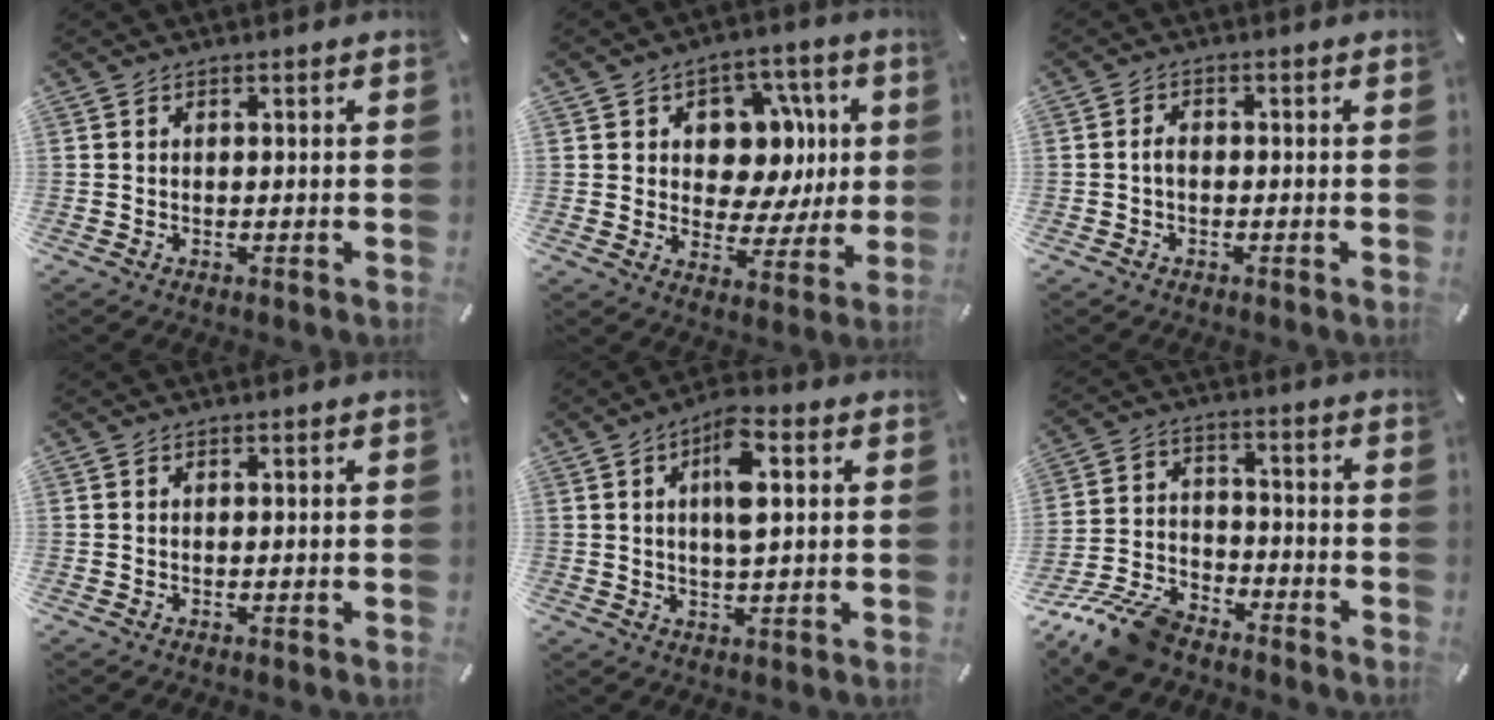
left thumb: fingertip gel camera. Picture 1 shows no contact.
{"total": 12.4, "force": [3.1, 10.0, 6.6], "torque": [-0.083, -0.025, 0.060]}
{"total": 2.3, "force": [-0.5, 1.5, 1.6], "torque": [-0.032, 0.005, -0.010]}
{"total": 0.0}
{"total": 9.0, "force": [2.4, 3.2, 8.1], "torque": [-0.142, -0.004, 0.033]}
{"total": 13.1, "force": [-10.3, 5.8, 5.6], "torque": [-0.099, 0.061, -0.186]}